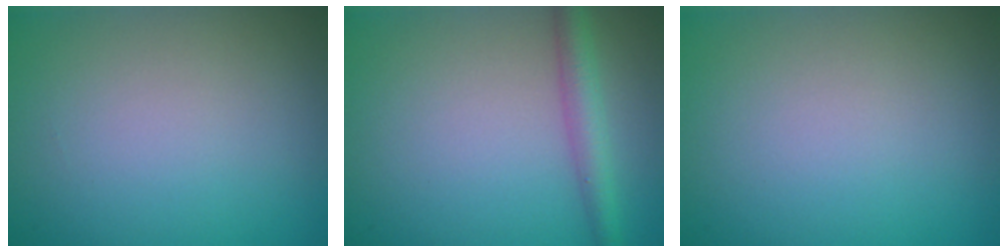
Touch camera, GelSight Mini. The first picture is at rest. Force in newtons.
{"total": 2.9, "press": 2.9, "slide": 0.1}
{"total": 0.0}